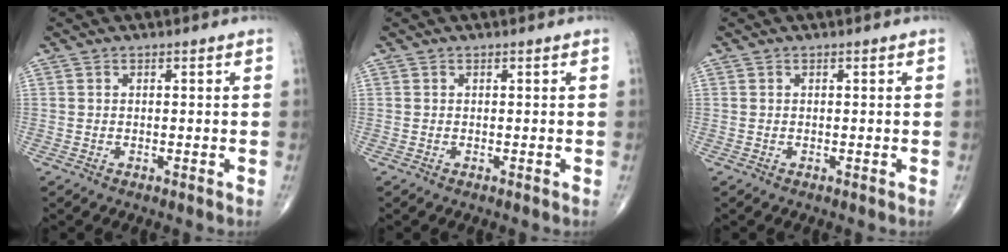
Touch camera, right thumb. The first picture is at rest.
{"total": 0.0}
{"total": 0.0}